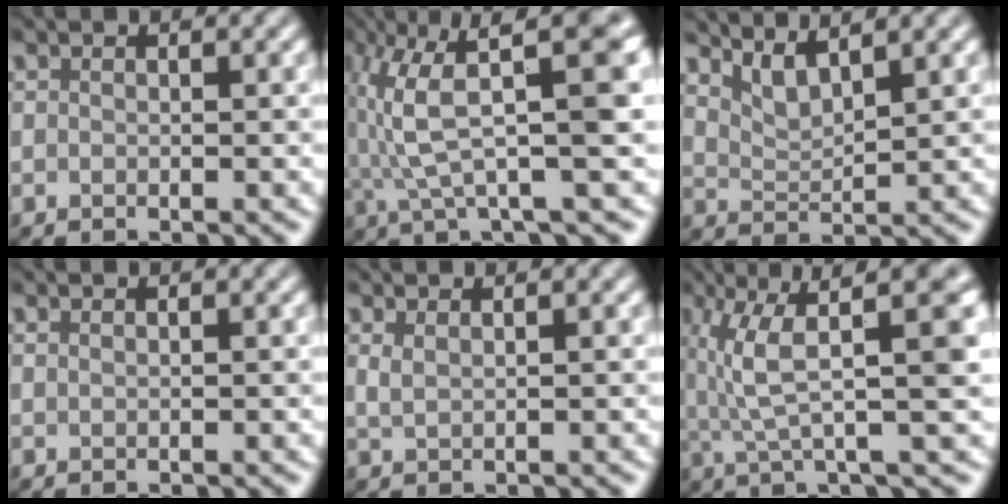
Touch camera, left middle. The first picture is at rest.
{"total": 9.0, "force": [1.6, 1.6, 8.7], "torque": [-0.152, 0.017, 0.027]}
{"total": 2.7, "force": [2.3, 0.4, 1.3], "torque": [-0.024, -0.005, 0.048]}
{"total": 0.5, "force": [0.4, 0.2, 0.3], "torque": [-0.002, 0.000, 0.003]}
{"total": 1.3, "force": [0.8, 0.6, 0.9], "torque": [-0.012, -0.002, 0.011]}
{"total": 8.4, "force": [2.3, 1.9, 7.8], "torque": [-0.138, 0.015, 0.042]}